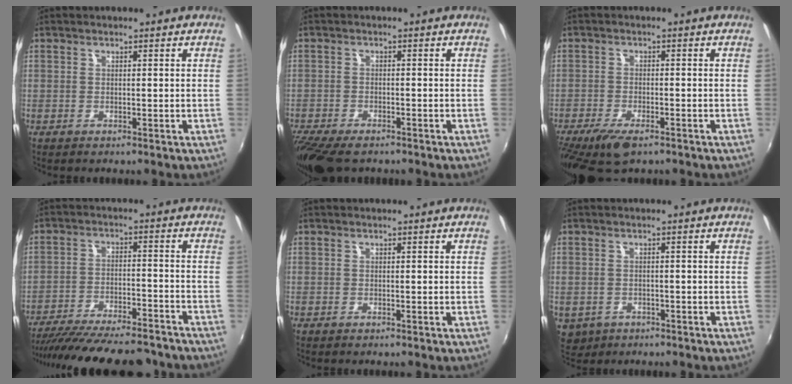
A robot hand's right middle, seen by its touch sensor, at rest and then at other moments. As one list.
[{"total": 10.2, "force": [-8.0, 3.4, 5.2], "torque": [-0.129, -0.043, -0.142]}, {"total": 8.5, "force": [-5.9, 3.2, 5.3], "torque": [-0.123, -0.026, -0.105]}, {"total": 22.9, "force": [-20.2, 4.6, 9.7], "torque": [-0.187, -0.028, -0.285]}, {"total": 0.0}, {"total": 5.1, "force": [-1.7, 4.2, 2.3], "torque": [-0.051, -0.011, -0.017]}]